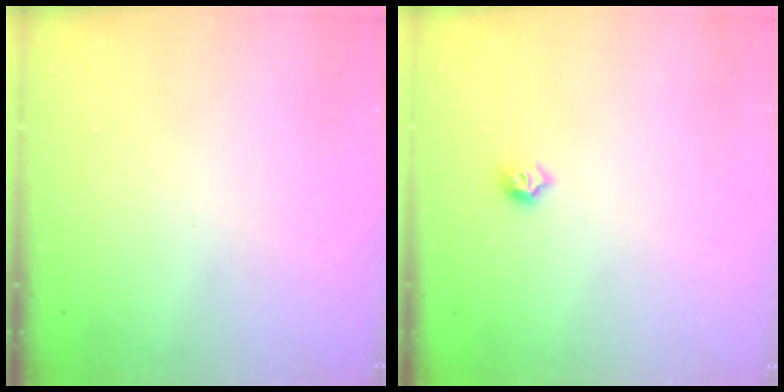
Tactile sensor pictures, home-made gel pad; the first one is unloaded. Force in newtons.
{"total": 4.9, "press": 4.8, "slide": 0.9}